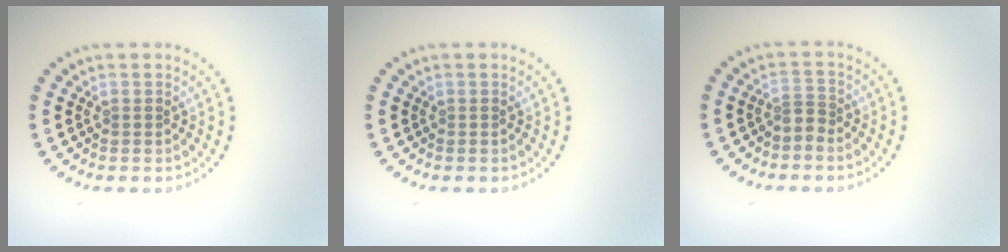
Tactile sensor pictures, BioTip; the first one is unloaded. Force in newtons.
{"total": 0.0}
{"total": 1.2, "press": 0.8, "slide": 0.9}